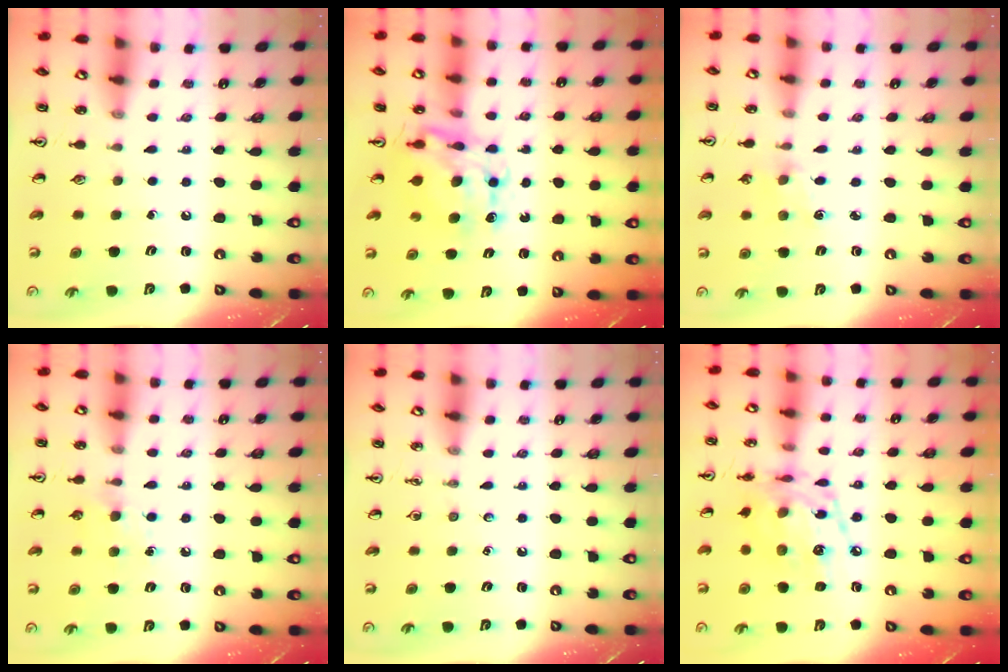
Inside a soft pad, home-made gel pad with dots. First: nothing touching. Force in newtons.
{"total": 9.1, "press": 9.0, "slide": 0.8}
{"total": 1.4, "press": 1.4, "slide": 0.2}
{"total": 7.3, "press": 7.2, "slide": 1.0}
{"total": 0.0}
{"total": 15.1, "press": 15.0, "slide": 0.9}